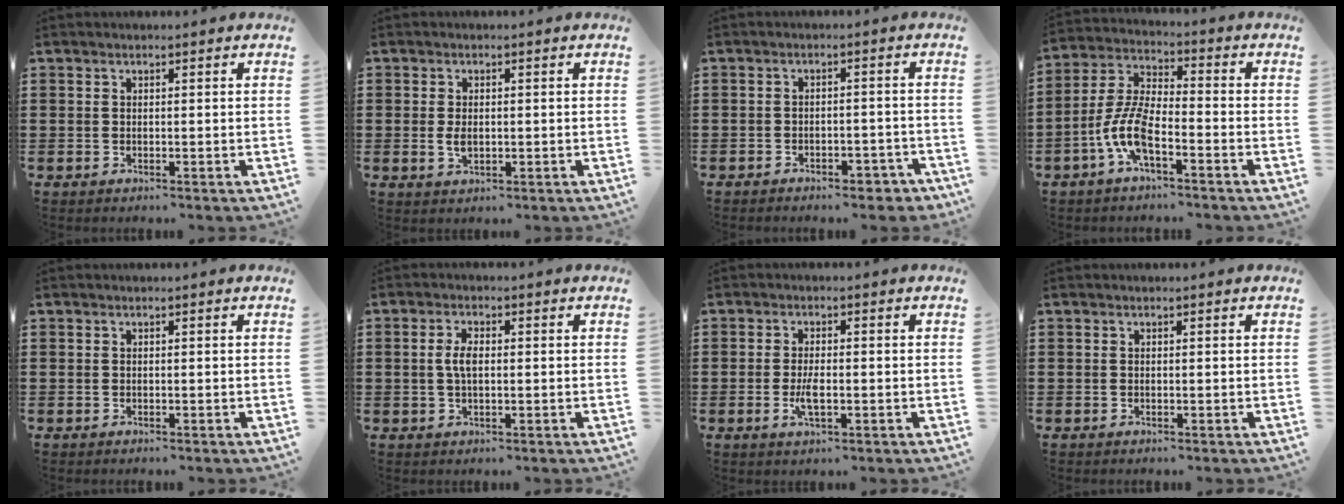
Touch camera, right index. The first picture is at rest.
{"total": 2.3, "force": [-0.1, 1.3, 1.9], "torque": [-0.043, -0.001, -0.003]}
{"total": 2.7, "force": [-2.6, 0.6, 0.6], "torque": [-0.016, 0.000, -0.052]}
{"total": 7.8, "force": [-3.9, 2.3, 6.4], "torque": [-0.162, -0.010, -0.081]}
{"total": 0.0}
{"total": 3.4, "force": [0.2, 1.4, 3.1], "torque": [-0.069, 0.001, -0.001]}
{"total": 3.5, "force": [-0.8, 1.1, 3.3], "torque": [-0.072, -0.007, -0.016]}
{"total": 0.0}